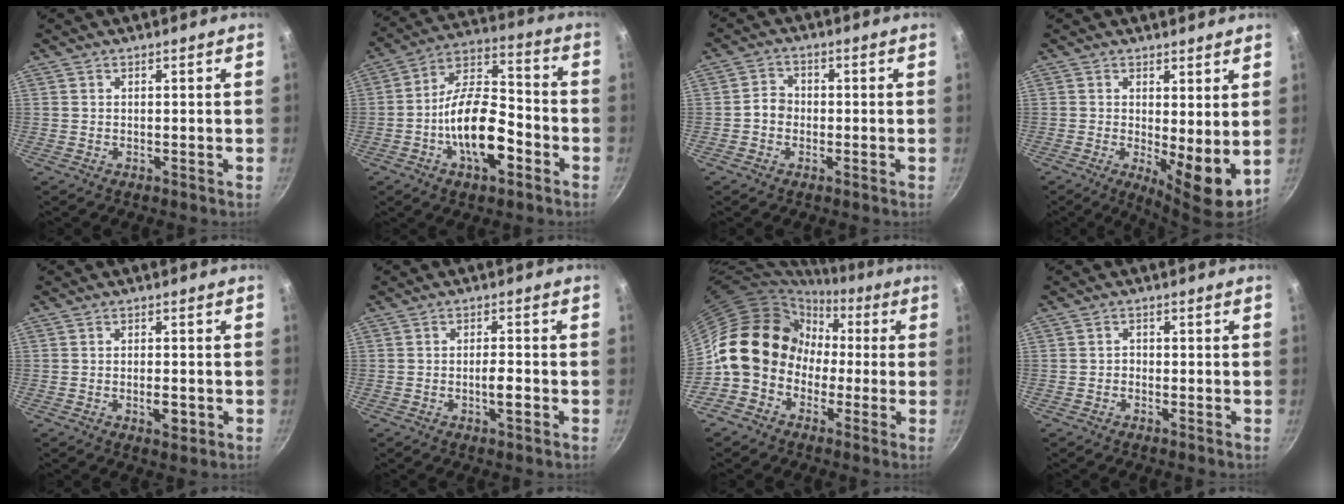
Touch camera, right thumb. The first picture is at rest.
{"total": 16.0, "force": [-5.4, 7.7, 12.9], "torque": [-0.202, 0.051, -0.105]}
{"total": 4.3, "force": [-0.9, 3.8, 1.8], "torque": [-0.004, 0.018, -0.023]}
{"total": 8.6, "force": [0.4, 2.9, 8.1], "torque": [-0.109, -0.024, 0.012]}
{"total": 3.5, "force": [-1.0, 1.7, 2.9], "torque": [-0.045, 0.004, -0.015]}
{"total": 3.7, "force": [-1.2, 1.0, 3.4], "torque": [-0.055, 0.009, -0.021]}
{"total": 14.0, "force": [-1.4, 12.2, 6.7], "torque": [-0.059, 0.048, -0.037]}
{"total": 1.0, "force": [-0.6, 0.8, 0.2], "torque": [-0.001, 0.004, -0.014]}